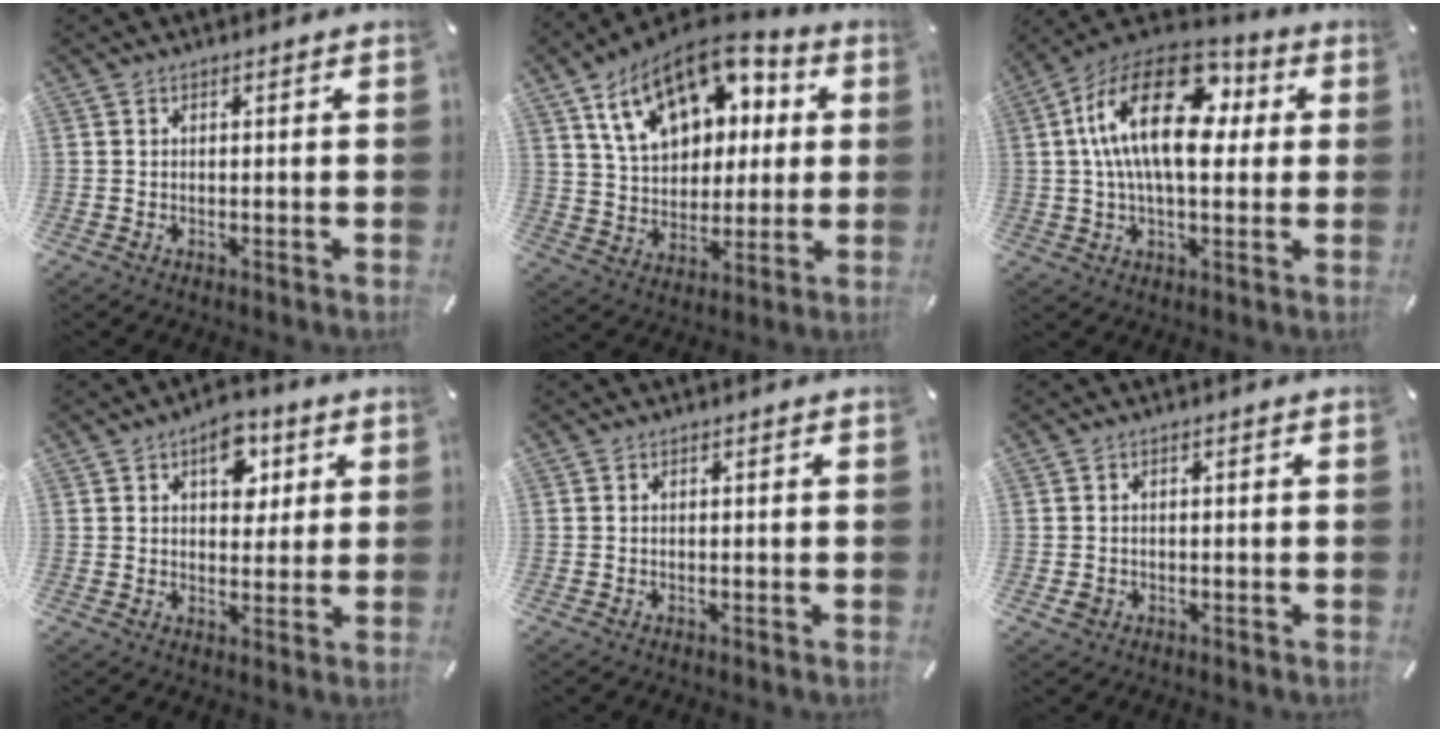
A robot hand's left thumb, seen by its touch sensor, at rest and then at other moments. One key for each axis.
{"total": 18.3, "fx": 8.8, "fy": 12.1, "fz": 10.6, "tx": -0.191, "ty": -0.030, "tz": 0.161}
{"total": 21.0, "fx": 4.8, "fy": 11.6, "fz": 16.9, "tx": -0.324, "ty": -0.008, "tz": 0.074}
{"total": 8.7, "fx": 3.6, "fy": 5.7, "fz": 5.4, "tx": -0.052, "ty": -0.010, "tz": 0.056}
{"total": 0.0}
{"total": 1.7, "fx": -0.5, "fy": 1.4, "fz": 0.7, "tx": -0.012, "ty": 0.003, "tz": -0.011}